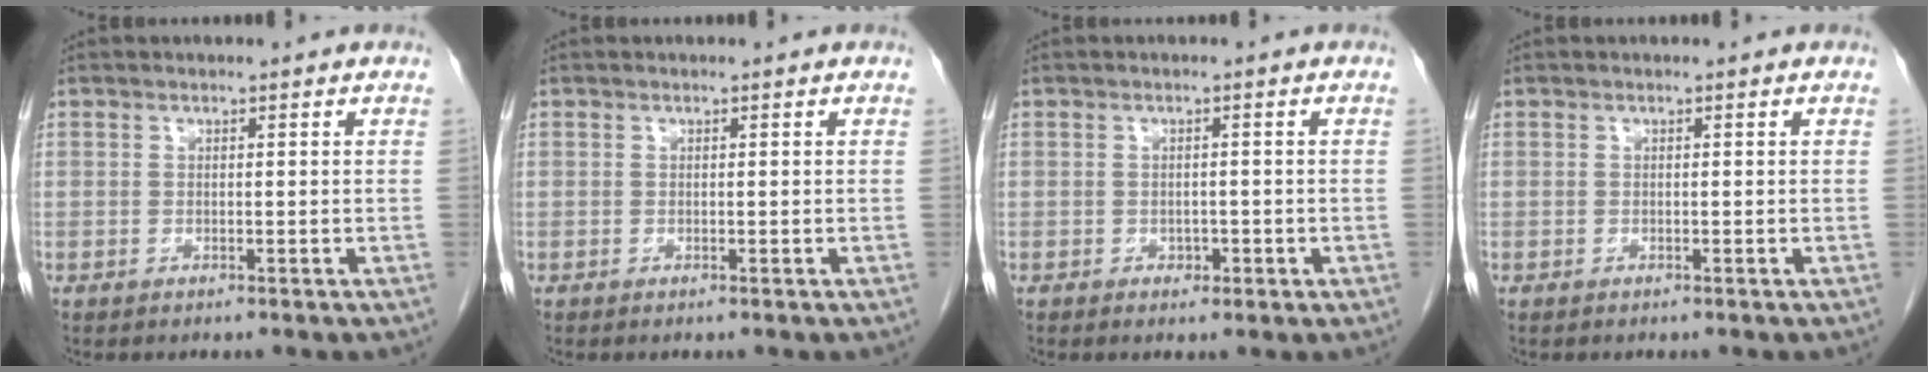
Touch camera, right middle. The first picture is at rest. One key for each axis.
{"total": 0.0}
{"total": 1.5, "fx": -0.7, "fy": 1.0, "fz": 0.9, "tx": -0.013, "ty": 0.002, "tz": -0.005}
{"total": 0.0}